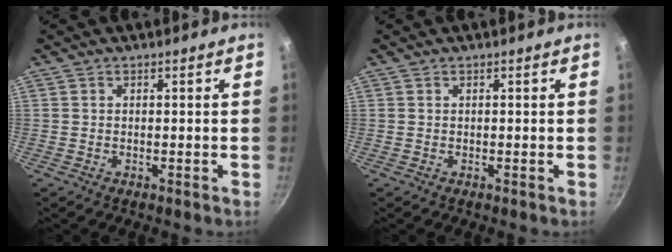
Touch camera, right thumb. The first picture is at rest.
{"total": 0.0}